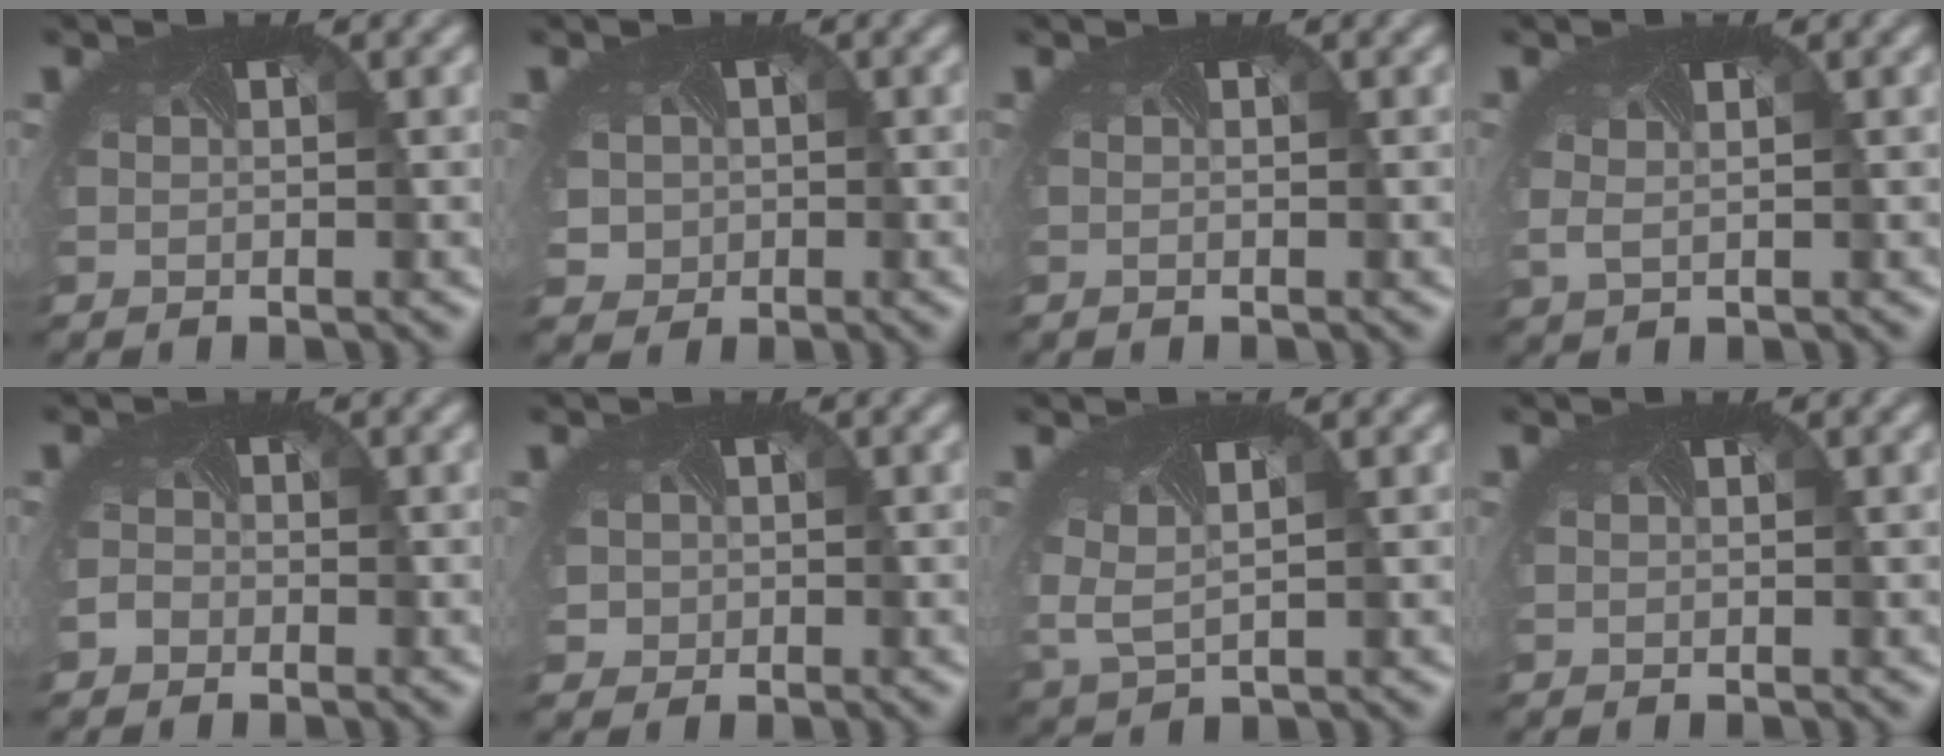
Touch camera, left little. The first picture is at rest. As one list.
[{"total": 3.7, "force": [-0.1, 3.4, 1.5], "torque": [-0.039, 0.001, -0.005]}, {"total": 0.0}, {"total": 1.0, "force": [0.2, 0.6, 0.8], "torque": [-0.026, 0.002, 0.011]}, {"total": 1.3, "force": [-0.6, 1.1, 0.1], "torque": [0.001, -0.003, -0.013]}, {"total": 2.7, "force": [0.2, 2.5, 0.9], "torque": [-0.028, 0.003, -0.001]}, {"total": 2.7, "force": [0.5, 1.5, 2.1], "torque": [-0.064, -0.009, 0.017]}, {"total": 0.0}]